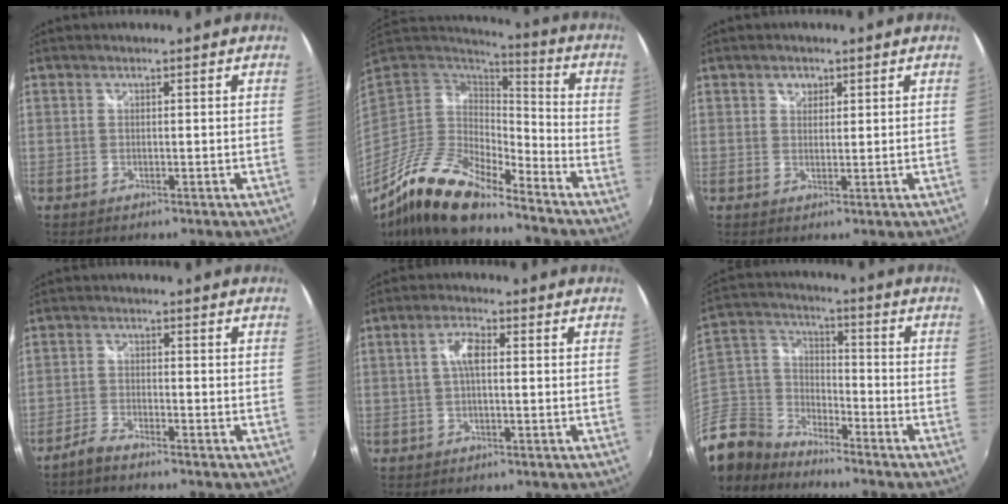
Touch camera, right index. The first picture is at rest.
{"total": 16.9, "force": [-13.1, 4.1, 9.9], "torque": [-0.193, -0.027, -0.252]}
{"total": 2.1, "force": [1.0, 1.7, 0.6], "torque": [-0.005, 0.005, 0.017]}
{"total": 3.1, "force": [-2.9, 0.4, 1.2], "torque": [-0.044, -0.003, -0.061]}
{"total": 3.7, "force": [0.3, 1.3, 3.5], "torque": [-0.069, 0.008, 0.005]}
{"total": 13.4, "force": [-9.6, 8.5, 3.6], "torque": [-0.124, 0.020, -0.201]}